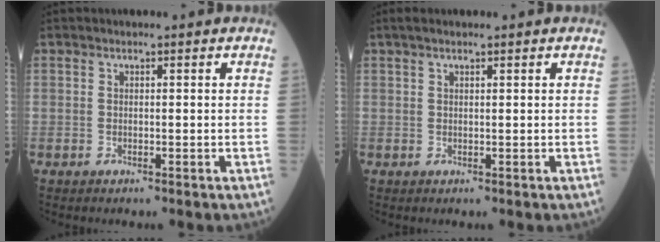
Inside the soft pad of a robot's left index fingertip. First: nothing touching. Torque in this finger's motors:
{"motor_torque": [0.09, 0.00, 0.01, -0.03]}